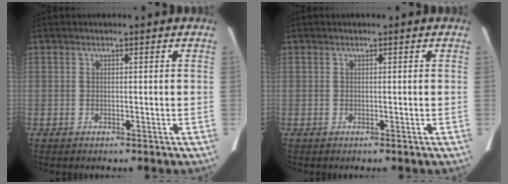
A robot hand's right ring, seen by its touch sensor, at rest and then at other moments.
{"total": 0.0}